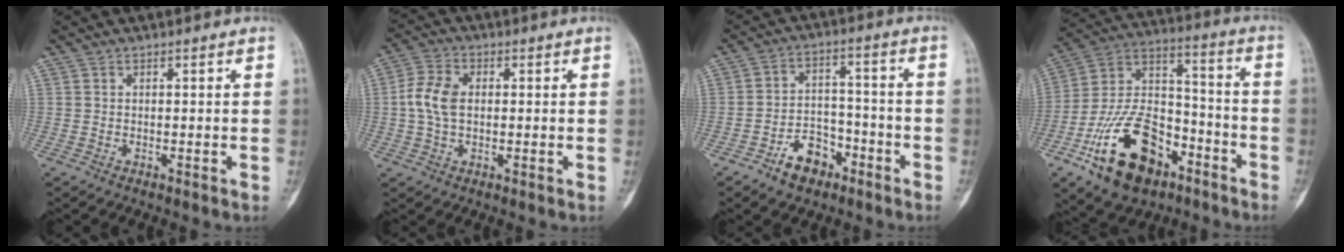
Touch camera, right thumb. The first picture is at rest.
{"total": 7.0, "force": [0.3, 4.6, 5.3], "torque": [-0.114, 0.015, 0.003]}
{"total": 8.3, "force": [-5.2, 5.2, 4.0], "torque": [-0.042, 0.047, -0.085]}
{"total": 21.5, "force": [-11.0, 12.2, 13.8], "torque": [-0.231, 0.080, -0.189]}